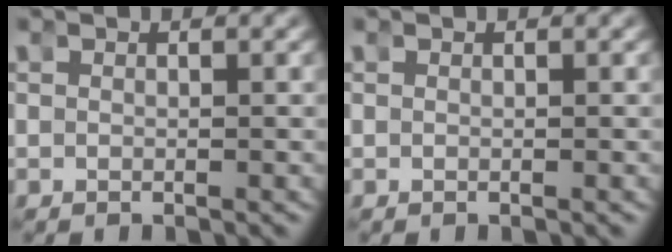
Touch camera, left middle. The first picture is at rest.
{"total": 0.0}